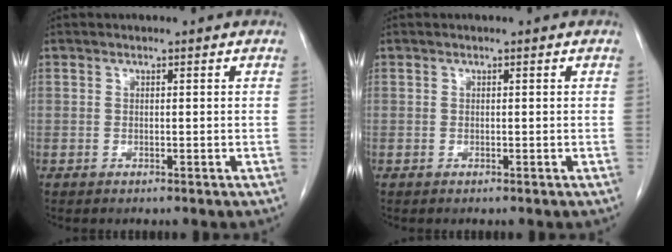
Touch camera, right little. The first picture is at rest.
{"total": 0.0}